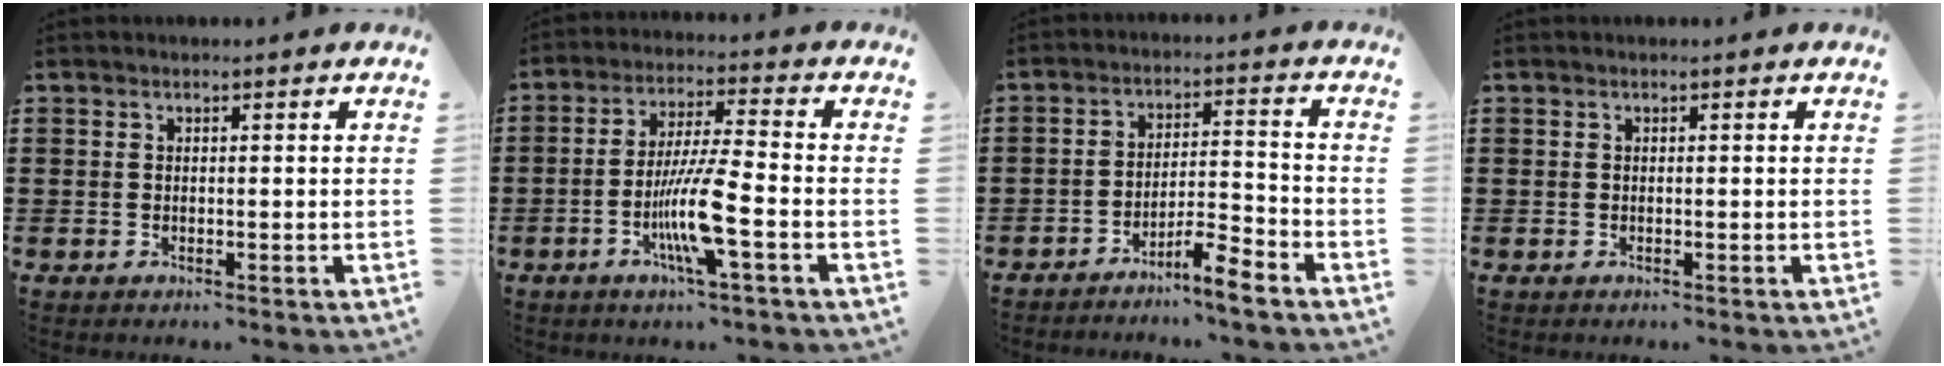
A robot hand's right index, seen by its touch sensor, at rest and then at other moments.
{"total": 9.3, "force": [-3.3, 0.9, 8.7], "torque": [-0.175, -0.012, -0.066]}
{"total": 5.5, "force": [-4.8, 0.2, 2.7], "torque": [-0.054, -0.002, -0.092]}
{"total": 0.0}